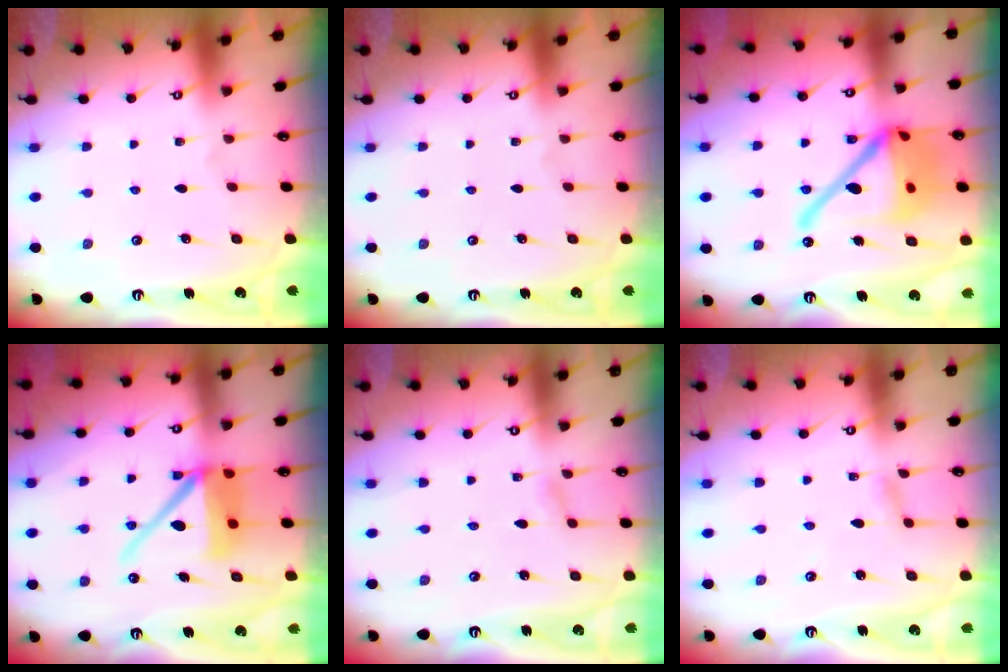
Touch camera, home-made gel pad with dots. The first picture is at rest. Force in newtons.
{"total": 0.0}
{"total": 22.0, "press": 21.8, "slide": 2.8}
{"total": 14.1, "press": 13.9, "slide": 1.9}
{"total": 2.0, "press": 2.0, "slide": 0.2}
{"total": 2.3, "press": 2.3, "slide": 0.2}